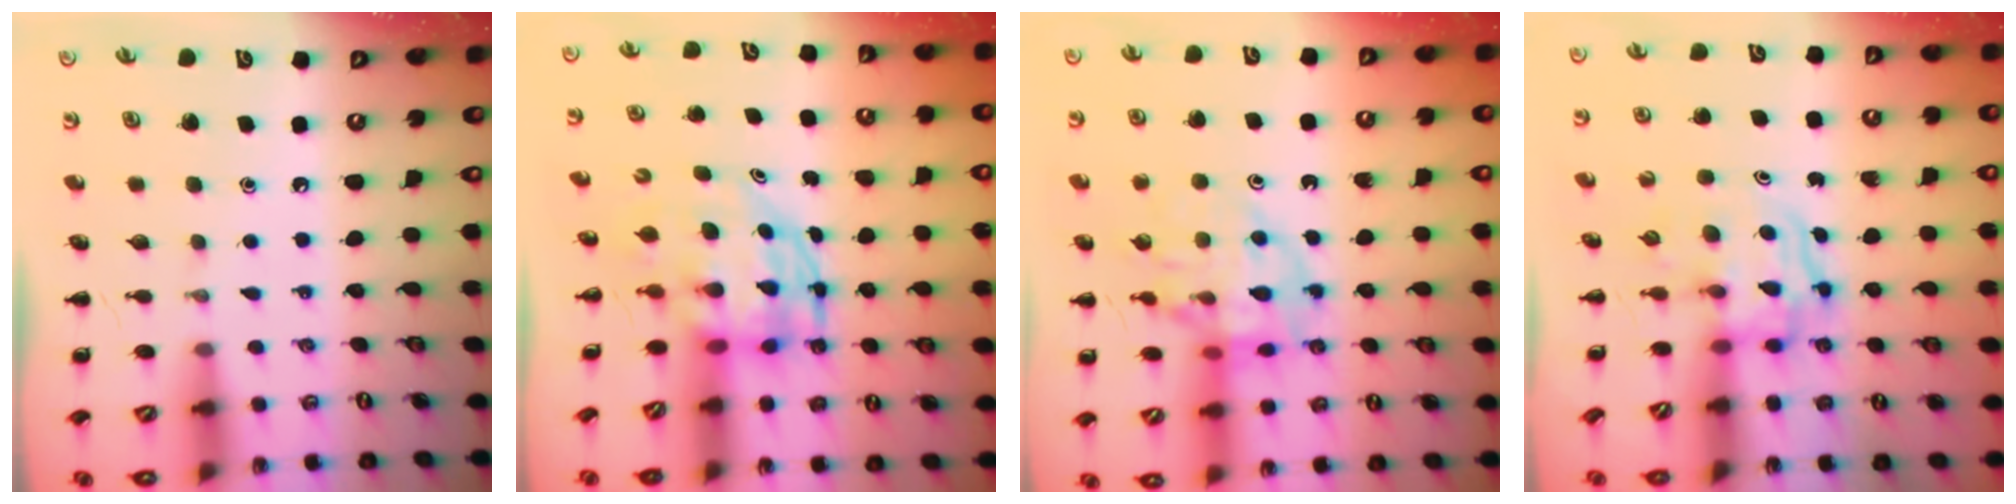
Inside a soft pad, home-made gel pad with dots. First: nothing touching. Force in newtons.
{"total": 4.2, "press": 4.0, "slide": 1.1}
{"total": 13.8, "press": 13.6, "slide": 2.2}
{"total": 3.3, "press": 3.3, "slide": 0.3}